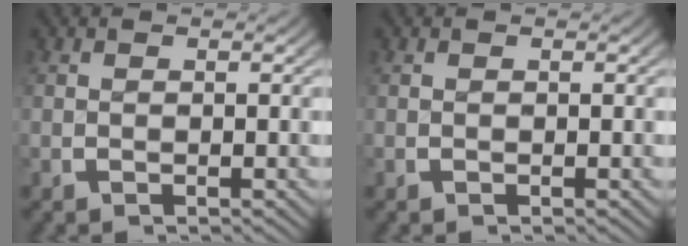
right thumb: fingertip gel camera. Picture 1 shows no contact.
{"total": 0.0}